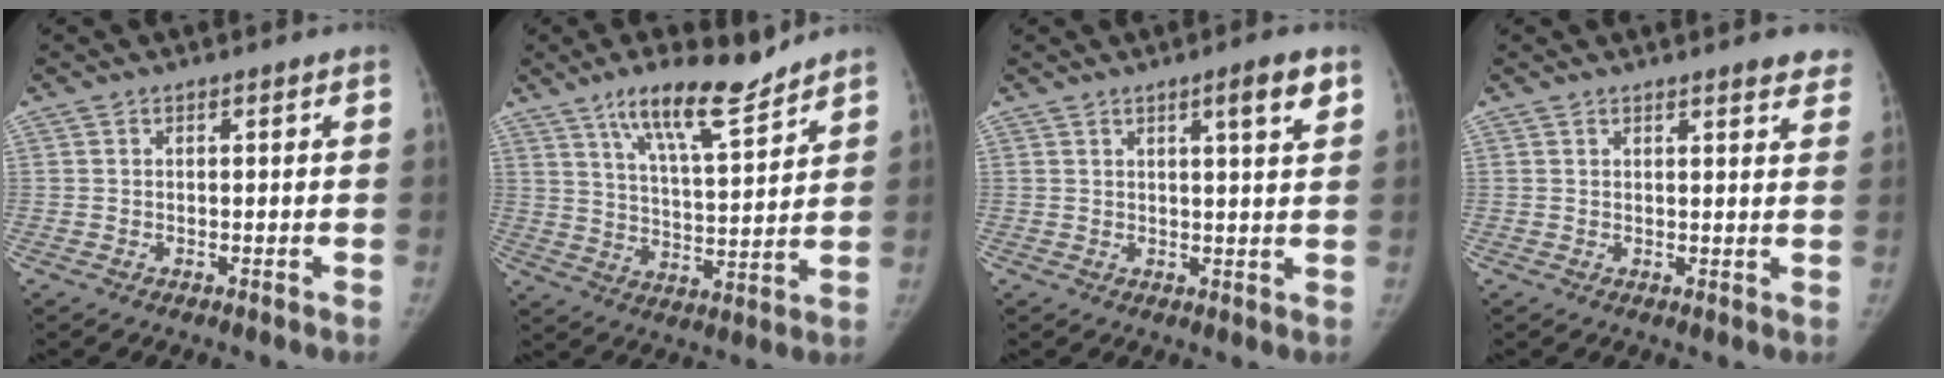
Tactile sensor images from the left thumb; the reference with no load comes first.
{"total": 13.0, "force": [9.5, 3.1, 8.2], "torque": [-0.123, -0.059, 0.167]}
{"total": 5.4, "force": [2.9, 0.9, 4.5], "torque": [-0.052, -0.013, 0.039]}
{"total": 5.2, "force": [4.2, 1.3, 2.8], "torque": [-0.004, -0.012, 0.039]}